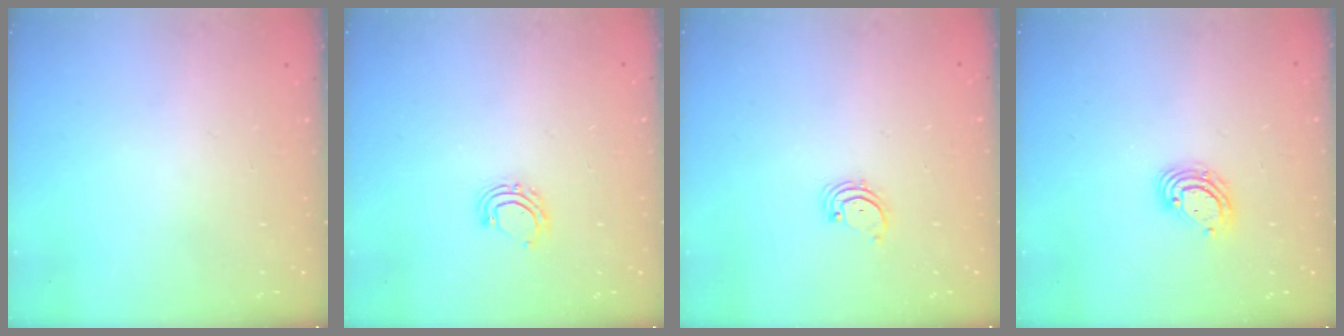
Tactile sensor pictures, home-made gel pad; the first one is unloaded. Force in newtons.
{"total": 6.3, "press": 6.2, "slide": 1.3}
{"total": 1.7, "press": 1.6, "slide": 0.2}
{"total": 6.2, "press": 6.1, "slide": 1.0}